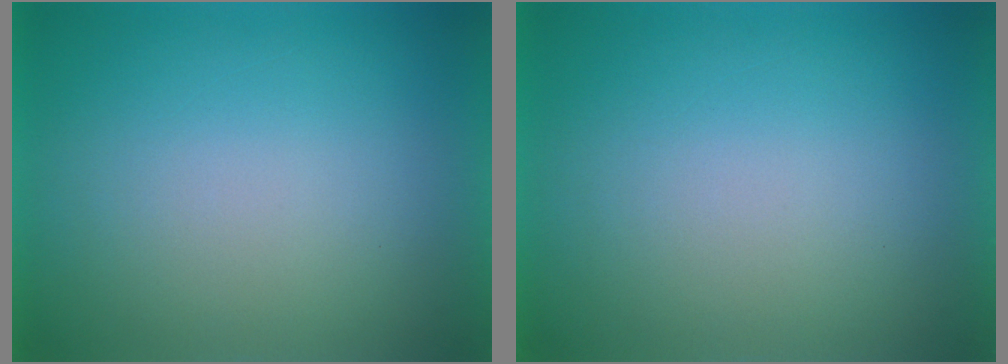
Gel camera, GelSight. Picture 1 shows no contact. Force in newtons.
{"total": 0.0}